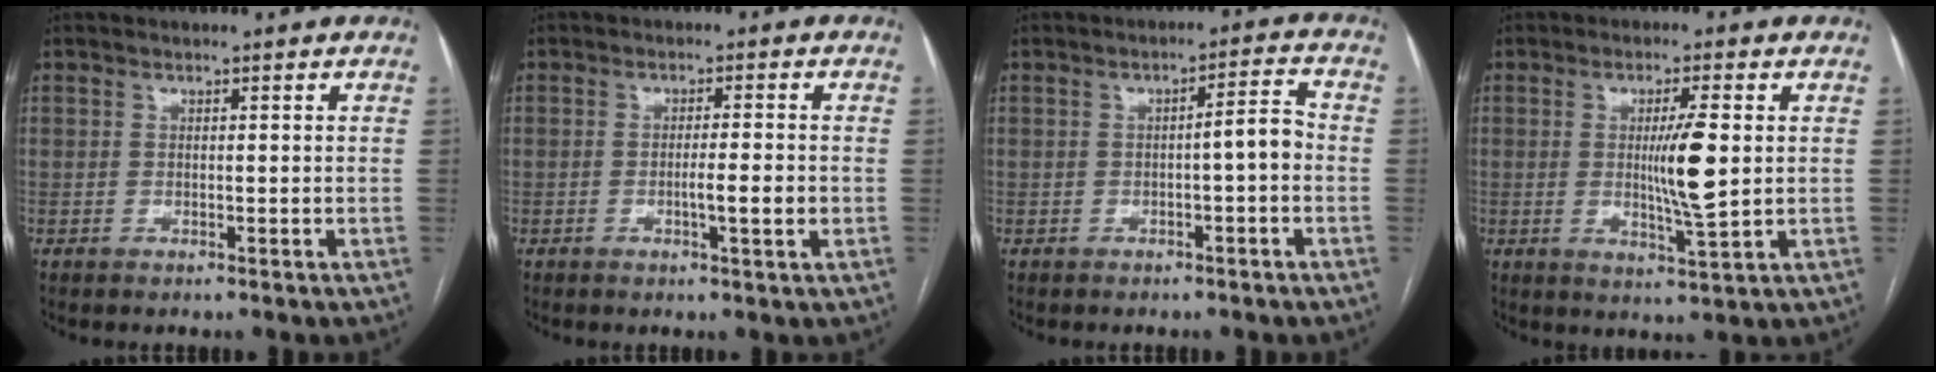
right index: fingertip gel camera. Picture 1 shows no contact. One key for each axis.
{"total": 3.7, "fx": -0.9, "fy": 0.0, "fz": 3.6, "tx": -0.059, "ty": -0.003, "tz": -0.013}
{"total": 3.9, "fx": -0.8, "fy": 0.4, "fz": 3.8, "tx": -0.049, "ty": 0.013, "tz": -0.012}
{"total": 7.3, "fx": 0.6, "fy": 0.2, "fz": 7.3, "tx": -0.125, "ty": -0.011, "tz": 0.010}